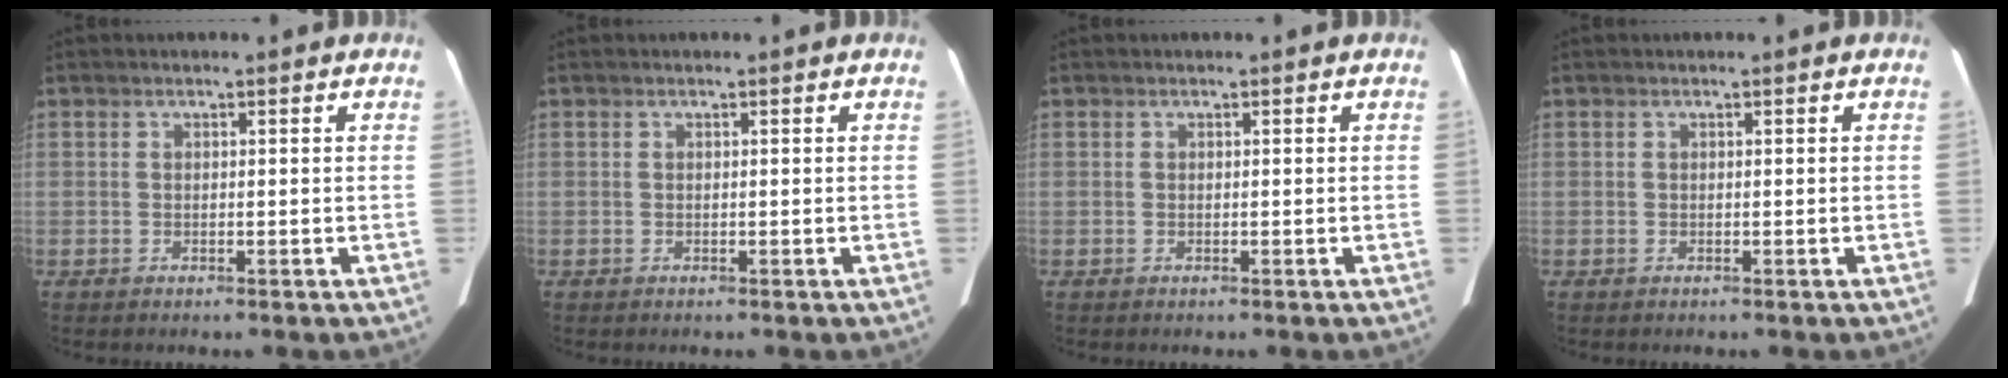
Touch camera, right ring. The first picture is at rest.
{"total": 0.0}
{"total": 0.0}
{"total": 0.0}